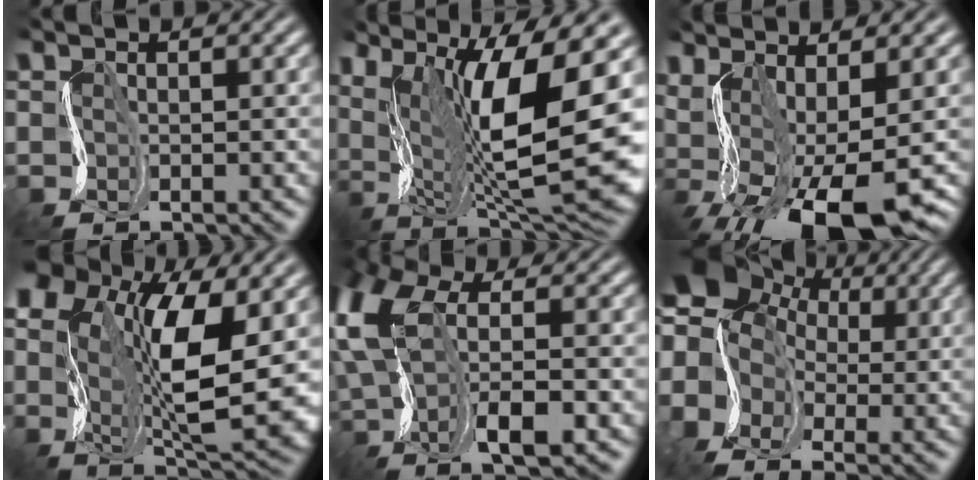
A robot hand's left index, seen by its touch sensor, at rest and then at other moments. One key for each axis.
{"total": 15.2, "fx": 2.0, "fy": 4.5, "fz": 14.4, "tx": -0.234, "ty": 0.008, "tz": 0.043}
{"total": 11.3, "fx": -3.0, "fy": 3.4, "fz": 10.4, "tx": -0.160, "ty": -0.009, "tz": -0.037}
{"total": 12.6, "fx": 1.0, "fy": 6.3, "fz": 10.9, "tx": -0.206, "ty": -0.013, "tz": 0.019}
{"total": 7.7, "fx": 1.1, "fy": 3.6, "fz": 6.7, "tx": -0.153, "ty": 0.013, "tz": 0.006}
{"total": 9.6, "fx": 1.7, "fy": 7.8, "fz": 5.4, "tx": -0.100, "ty": 0.029, "tz": 0.007}